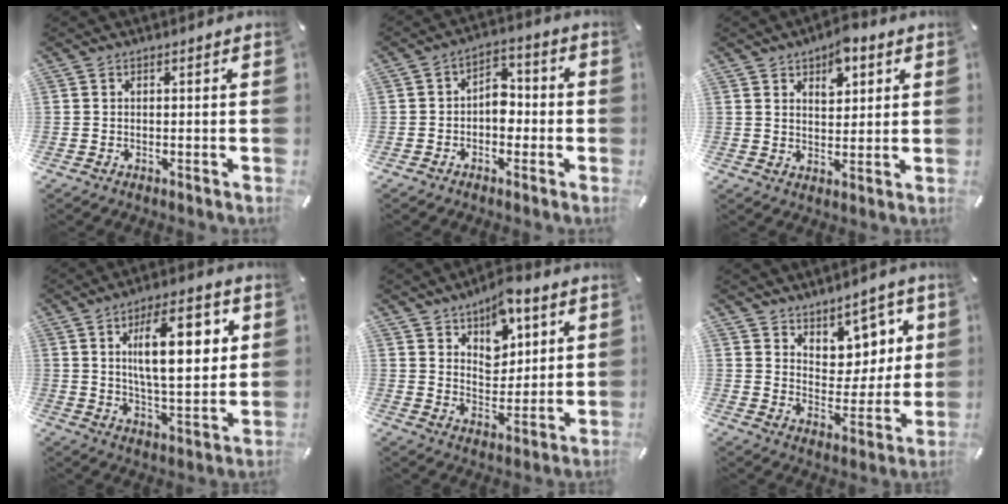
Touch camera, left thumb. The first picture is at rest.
{"total": 6.2, "force": [-1.7, 4.6, 3.8], "torque": [-0.052, 0.018, -0.034]}
{"total": 6.3, "force": [3.5, 4.0, 3.3], "torque": [-0.029, -0.012, 0.055]}
{"total": 17.5, "force": [5.6, 7.4, 14.8], "torque": [-0.237, 0.001, 0.085]}
{"total": 9.9, "force": [6.1, 6.7, 3.8], "torque": [-0.048, -0.037, 0.109]}
{"total": 8.3, "force": [5.9, 5.9, 0.5], "torque": [-0.008, -0.064, 0.109]}